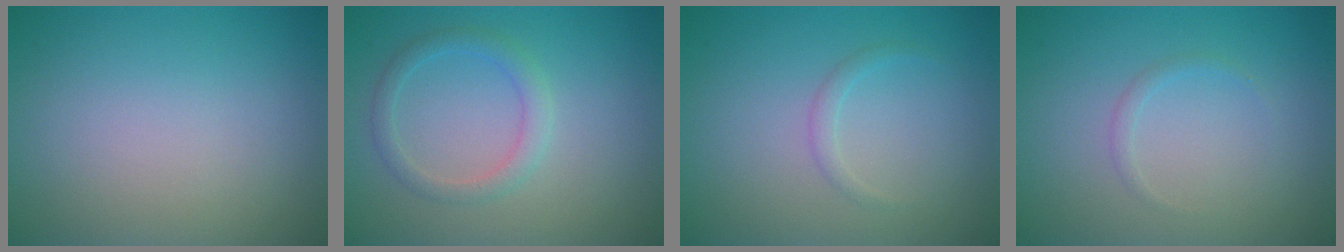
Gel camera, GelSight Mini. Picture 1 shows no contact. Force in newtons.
{"total": 2.0, "press": 2.0, "slide": 0.1}
{"total": 0.9, "press": 0.9, "slide": 0.0}
{"total": 0.8, "press": 0.8, "slide": 0.1}